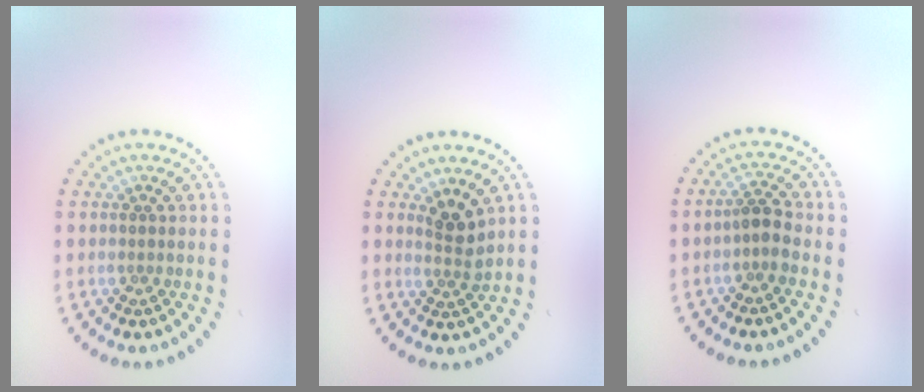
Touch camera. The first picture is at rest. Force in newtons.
{"total": 2.3, "press": 1.7, "slide": 1.5}
{"total": 2.0, "press": 1.7, "slide": 1.1}